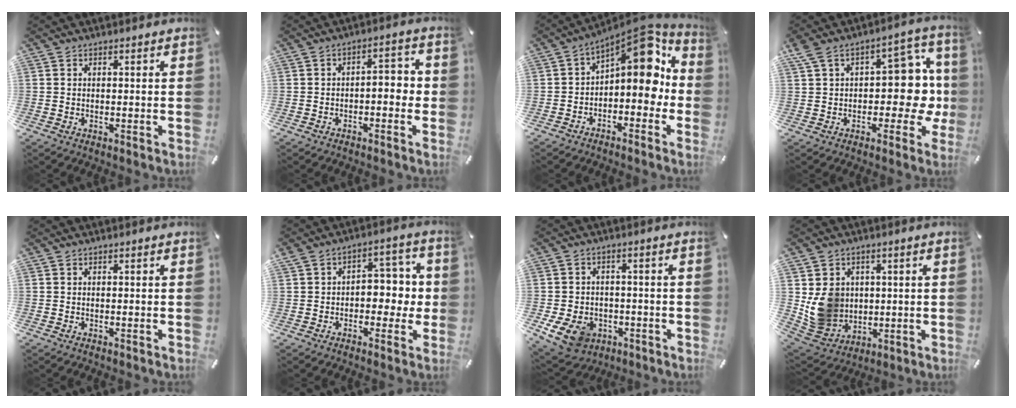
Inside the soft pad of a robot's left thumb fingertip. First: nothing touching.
{"total": 4.3, "force": [-1.9, 2.3, 3.1], "torque": [-0.049, 0.014, -0.041]}
{"total": 11.8, "force": [5.9, 5.8, 8.4], "torque": [-0.095, -0.070, 0.093]}
{"total": 18.1, "force": [1.6, 11.2, 14.2], "torque": [-0.183, 0.004, 0.031]}
{"total": 0.0}
{"total": 8.1, "force": [-0.6, 6.2, 5.2], "torque": [-0.058, 0.010, -0.016]}
{"total": 8.9, "force": [-3.6, 6.9, 4.2], "torque": [-0.097, 0.021, -0.066]}
{"total": 9.9, "force": [1.9, 9.3, 2.7], "torque": [-0.064, -0.013, 0.047]}